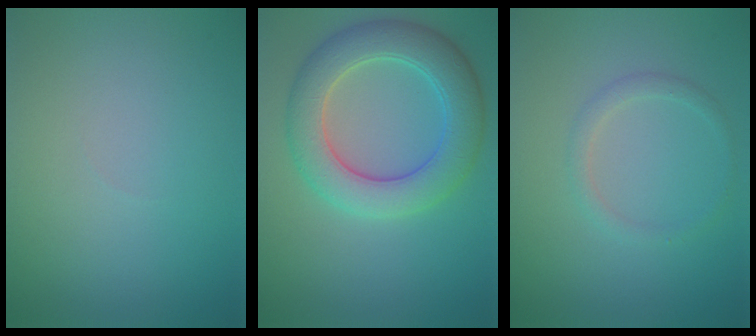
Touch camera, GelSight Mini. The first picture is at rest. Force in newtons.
{"total": 6.4, "press": 6.4, "slide": 0.1}
{"total": 1.3, "press": 1.3, "slide": 0.1}